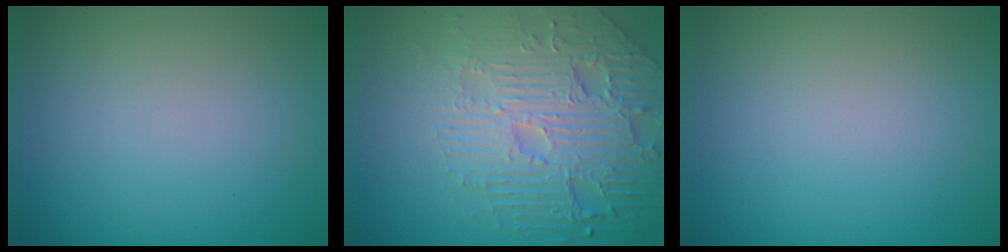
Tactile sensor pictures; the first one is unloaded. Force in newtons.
{"total": 7.9, "press": 5.7, "slide": 5.4}
{"total": 0.0}